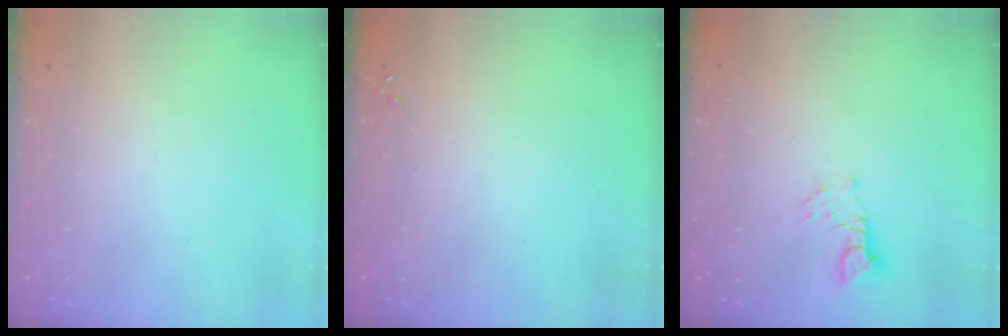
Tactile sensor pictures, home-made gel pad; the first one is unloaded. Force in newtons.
{"total": 0.0}
{"total": 4.2, "press": 4.2, "slide": 0.4}